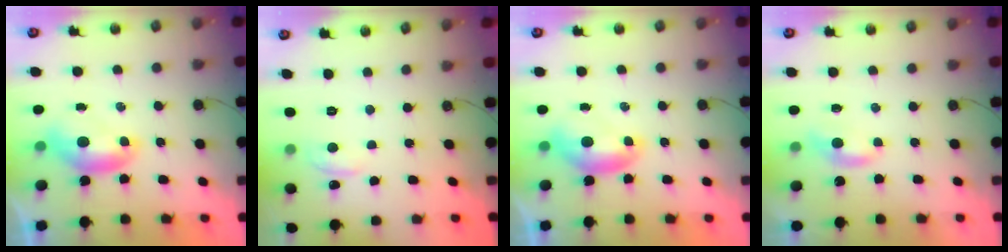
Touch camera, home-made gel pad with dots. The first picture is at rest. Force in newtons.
{"total": 0.8, "press": 0.4, "slide": 0.7}
{"total": 0.0}
{"total": 1.2, "press": 1.2, "slide": 0.4}